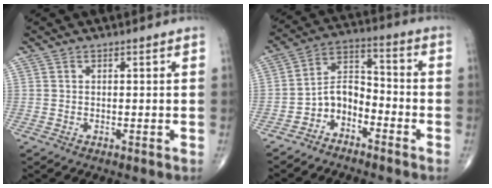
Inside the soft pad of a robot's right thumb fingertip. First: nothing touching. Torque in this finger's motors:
{"motor_torque": [0.02, 0.14, -0.08, -0.01, 0.08]}